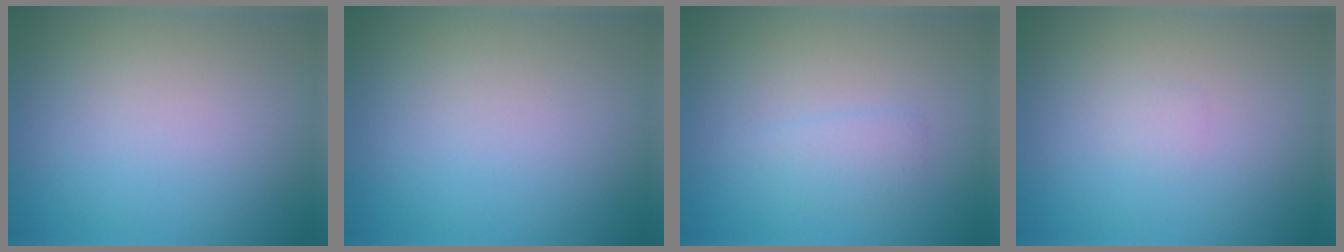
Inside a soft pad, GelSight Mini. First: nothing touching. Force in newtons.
{"total": 0.0}
{"total": 1.3, "press": 1.3, "slide": 0.0}
{"total": 0.5, "press": 0.5, "slide": 0.0}